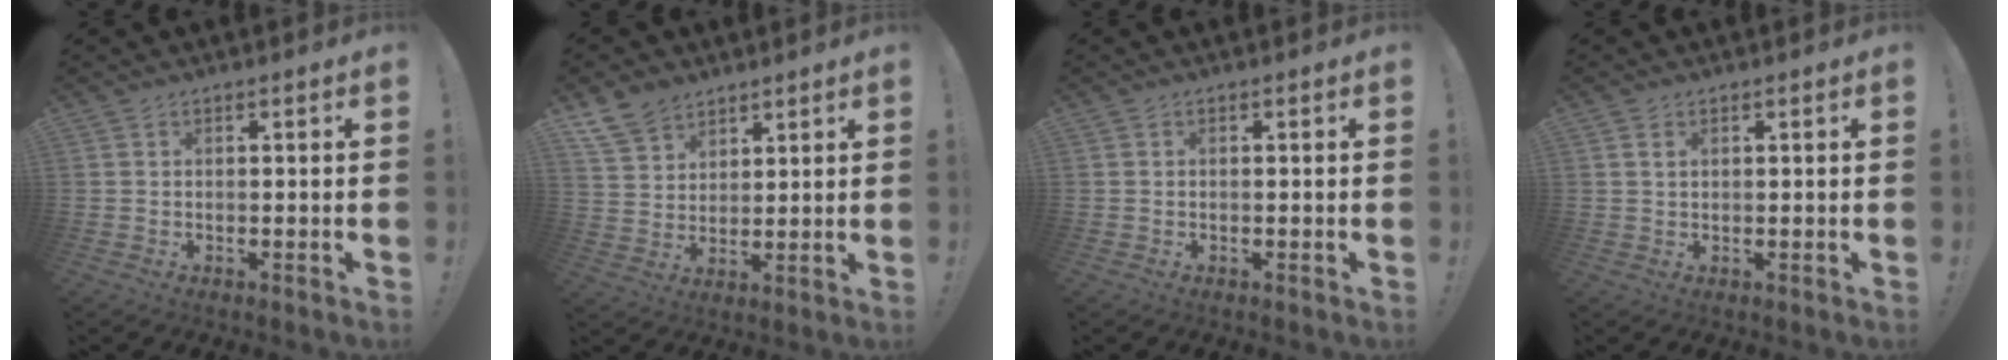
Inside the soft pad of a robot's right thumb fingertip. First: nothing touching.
{"total": 9.5, "force": [7.0, 6.0, 2.5], "torque": [-0.044, -0.042, 0.139]}
{"total": 0.0}
{"total": 1.3, "force": [0.7, 0.7, 0.8], "torque": [-0.012, 0.001, 0.011]}